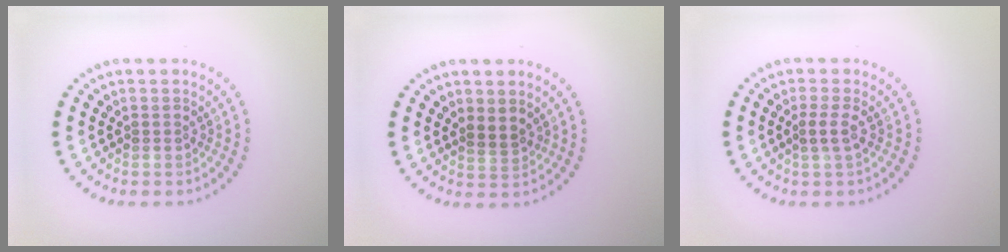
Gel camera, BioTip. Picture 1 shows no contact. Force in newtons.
{"total": 1.6, "press": 1.4, "slide": 0.8}
{"total": 1.7, "press": 1.3, "slide": 1.0}